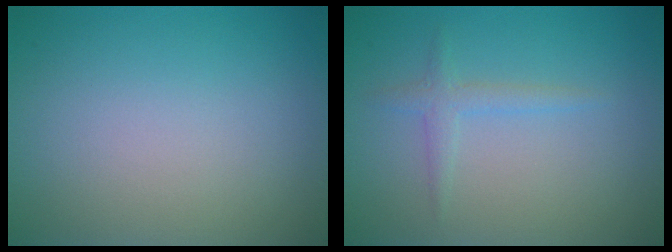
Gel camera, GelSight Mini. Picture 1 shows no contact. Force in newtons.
{"total": 1.5, "press": 1.4, "slide": 0.2}